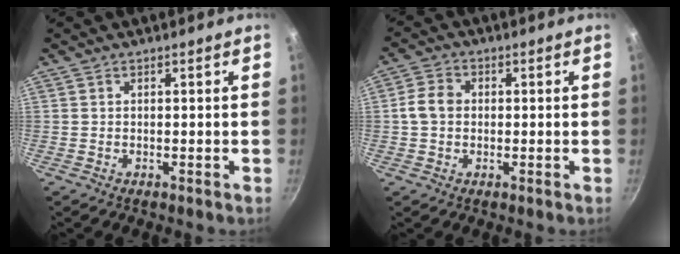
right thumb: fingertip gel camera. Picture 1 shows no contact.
{"total": 4.5, "force": [0.1, 3.7, 2.6], "torque": [-0.042, 0.010, -0.008]}